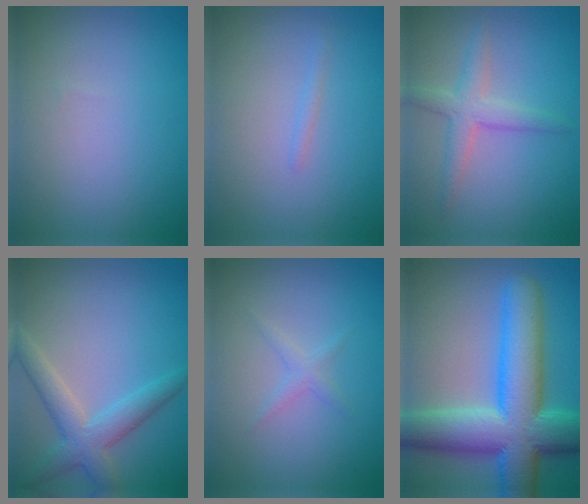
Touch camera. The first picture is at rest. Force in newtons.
{"total": 0.7, "press": 0.7, "slide": 0.1}
{"total": 3.0, "press": 3.0, "slide": 0.0}
{"total": 4.0, "press": 4.0, "slide": 0.3}
{"total": 1.1, "press": 1.1, "slide": 0.1}
{"total": 12.5, "press": 12.5, "slide": 0.5}